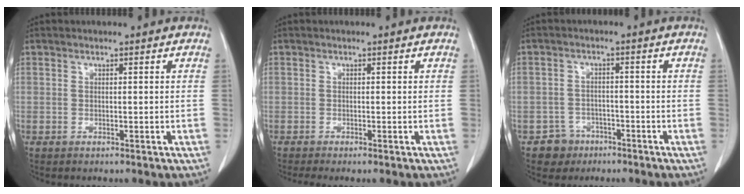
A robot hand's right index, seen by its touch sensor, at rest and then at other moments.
{"total": 1.1, "force": [-0.7, 0.1, 0.9], "torque": [-0.020, -0.004, -0.017]}
{"total": 4.0, "force": [-2.4, 3.2, -0.2], "torque": [0.010, 0.015, -0.038]}